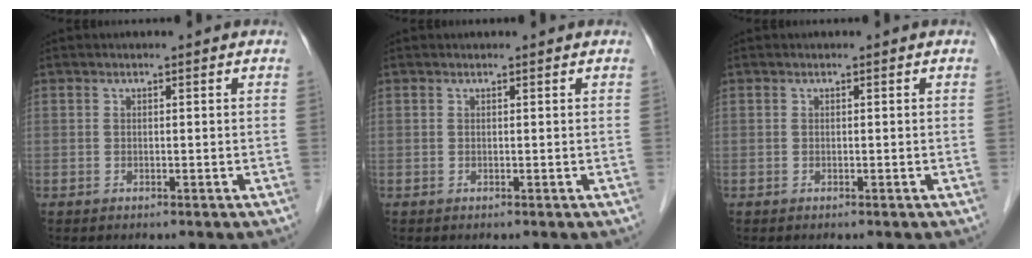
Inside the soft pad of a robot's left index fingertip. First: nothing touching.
{"total": 0.6, "force": [0.6, 0.0, 0.1], "torque": [-0.003, 0.003, 0.008]}
{"total": 0.0}